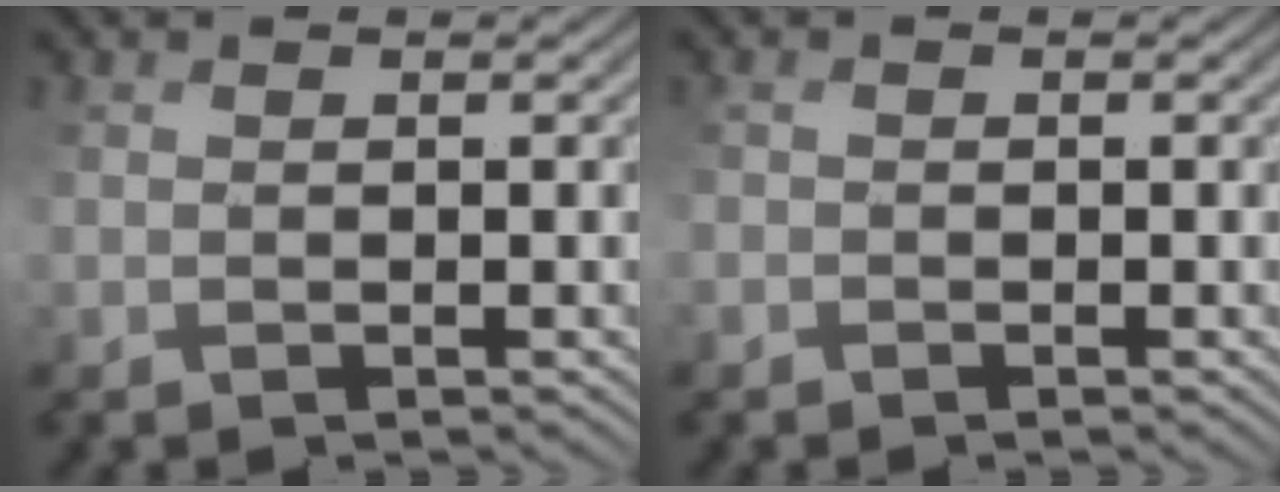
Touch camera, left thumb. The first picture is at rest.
{"total": 0.9, "force": [-0.8, 0.4, -0.1], "torque": [0.004, 0.000, -0.017]}